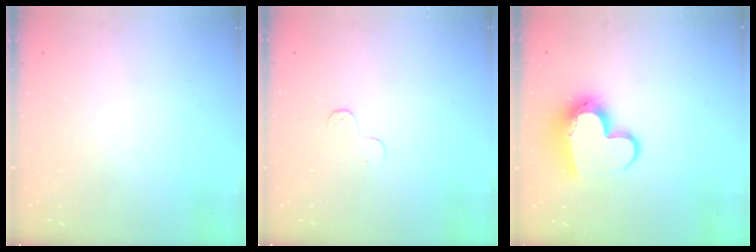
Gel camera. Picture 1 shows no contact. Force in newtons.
{"total": 3.9, "press": 3.9, "slide": 0.4}
{"total": 12.4, "press": 12.3, "slide": 1.2}